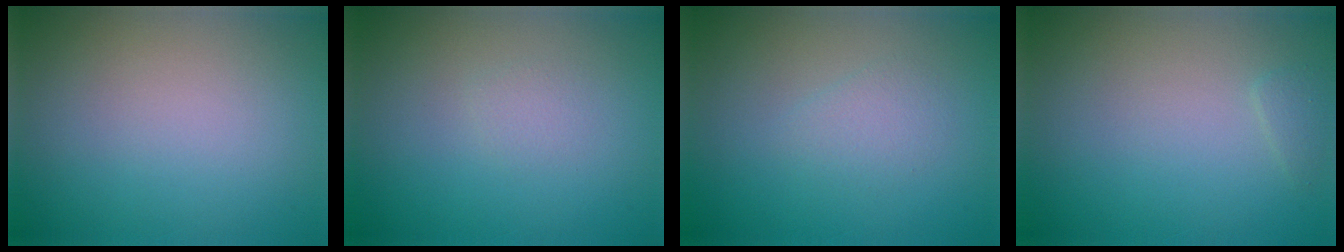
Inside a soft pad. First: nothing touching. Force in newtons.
{"total": 0.7, "press": 0.7, "slide": 0.0}
{"total": 1.4, "press": 1.4, "slide": 0.0}
{"total": 0.7, "press": 0.7, "slide": 0.1}